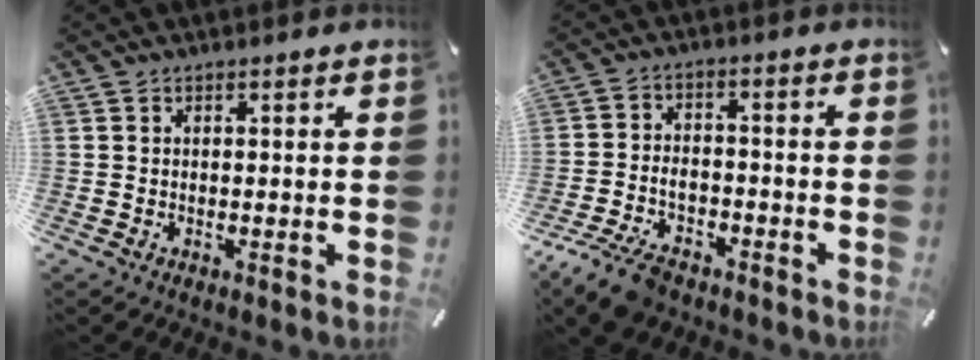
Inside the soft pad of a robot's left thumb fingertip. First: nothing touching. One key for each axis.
{"total": 7.8, "fx": -5.4, "fy": 4.2, "fz": 3.8, "tx": -0.077, "ty": 0.024, "tz": -0.101}